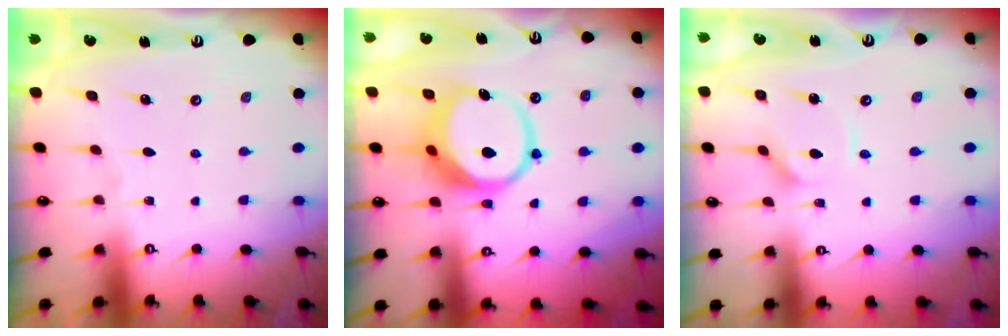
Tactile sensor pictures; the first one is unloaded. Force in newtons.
{"total": 11.3, "press": 11.2, "slide": 1.4}
{"total": 3.3, "press": 3.3, "slide": 0.4}